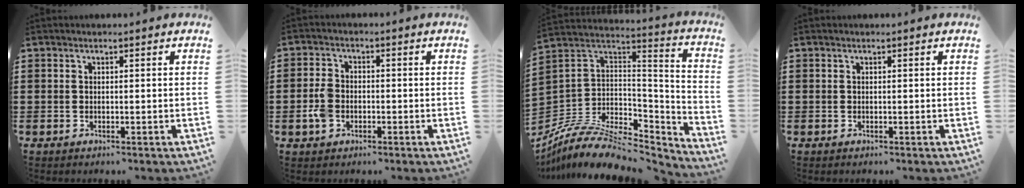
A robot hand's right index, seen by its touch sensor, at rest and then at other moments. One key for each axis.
{"total": 4.2, "fx": -1.3, "fy": 2.9, "fz": 2.6, "tx": -0.072, "ty": -0.001, "tz": -0.027}
{"total": 9.0, "fx": -6.5, "fy": 4.2, "fz": 4.6, "tx": -0.101, "ty": 0.003, "tz": -0.124}
{"total": 0.0}